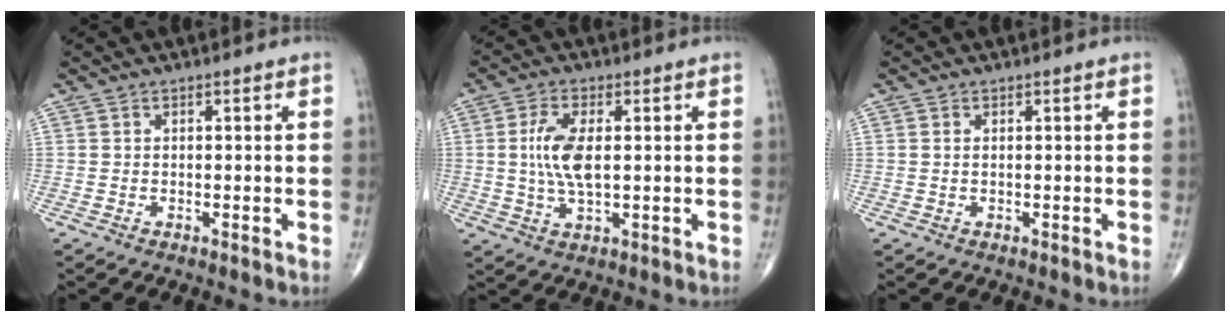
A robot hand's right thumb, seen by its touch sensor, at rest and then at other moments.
{"total": 5.2, "force": [0.7, 2.0, 4.8], "torque": [-0.105, -0.006, 0.015]}
{"total": 0.0}